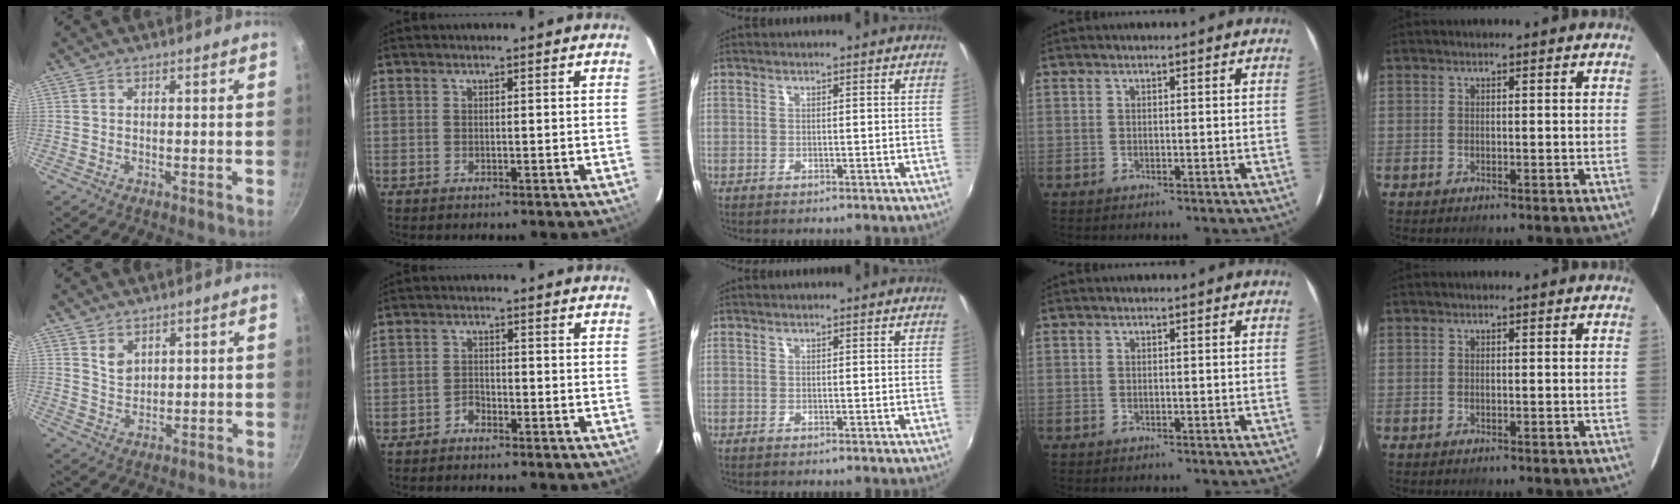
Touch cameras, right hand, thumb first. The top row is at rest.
{"thumb": {"total": 3.5, "force": [2.0, 2.5, 1.6], "torque": [-0.017, -0.015, 0.041]}, "index": {"total": 1.9, "force": [-1.6, 0.9, 0.3], "torque": [-0.005, 0.005, -0.028]}}